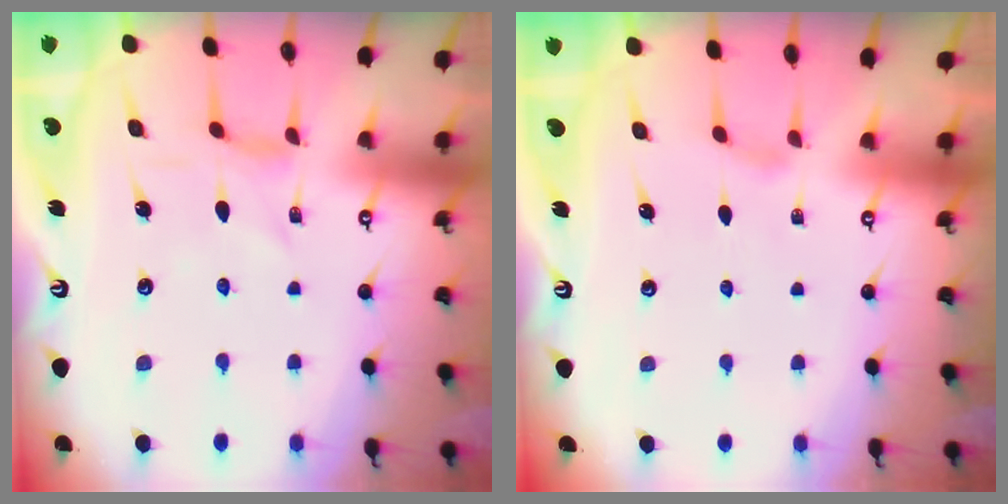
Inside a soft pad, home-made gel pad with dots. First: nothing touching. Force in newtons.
{"total": 1.0, "press": 1.0, "slide": 0.2}